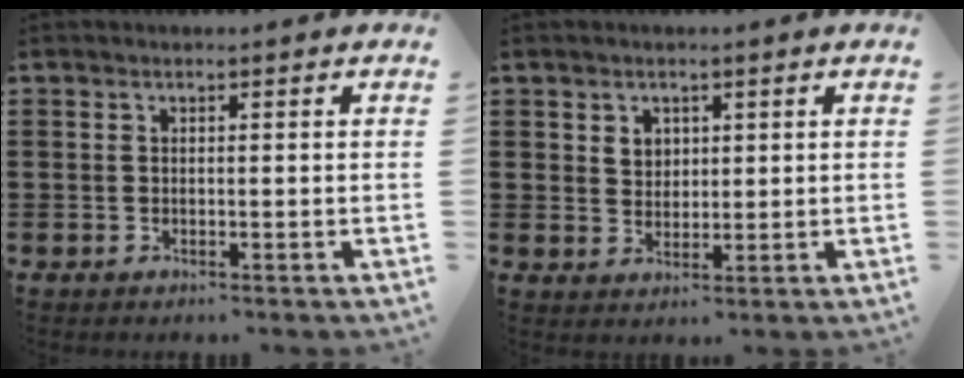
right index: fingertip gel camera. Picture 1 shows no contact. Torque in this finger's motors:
{"motor_torque": [0.07, -0.03, 0.06, 0.03]}